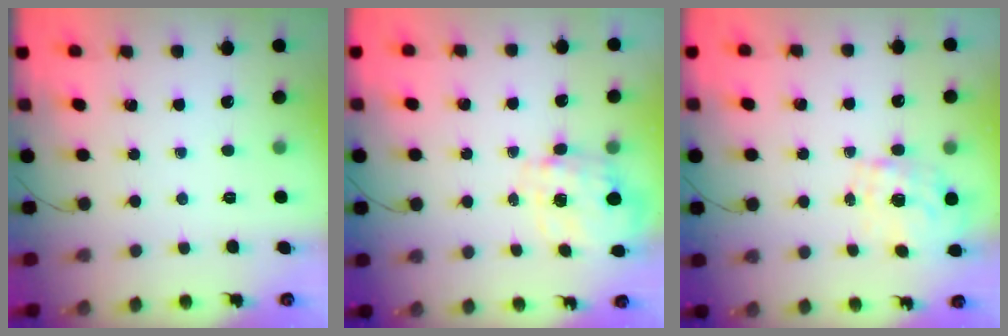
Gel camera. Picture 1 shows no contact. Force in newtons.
{"total": 2.5, "press": 2.4, "slide": 1.0}
{"total": 1.5, "press": 1.3, "slide": 0.8}